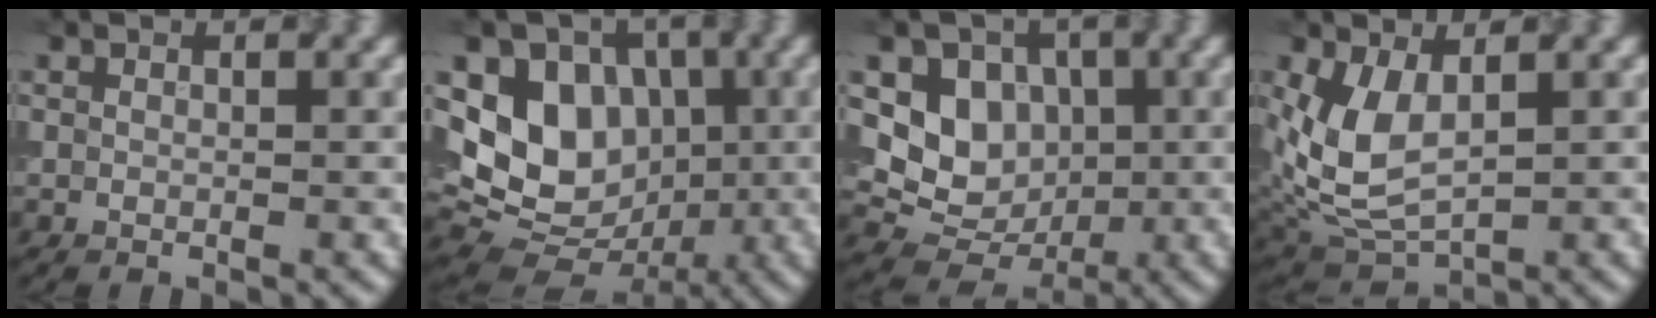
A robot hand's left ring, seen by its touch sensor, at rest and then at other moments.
{"total": 9.0, "force": [0.7, 7.3, 5.2], "torque": [-0.092, -0.014, 0.010]}
{"total": 6.4, "force": [0.8, 5.5, 3.3], "torque": [-0.050, -0.011, 0.009]}
{"total": 5.8, "force": [0.9, 3.4, 4.6], "torque": [-0.116, -0.010, 0.024]}